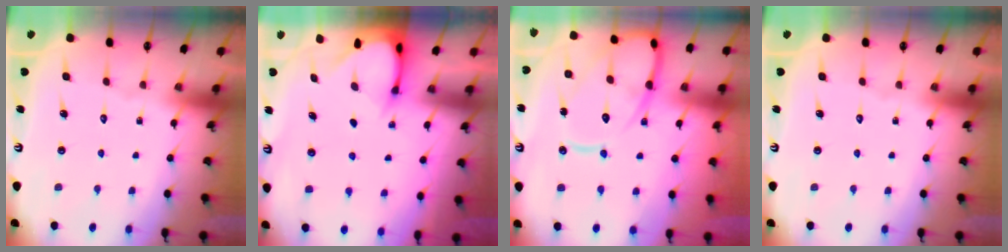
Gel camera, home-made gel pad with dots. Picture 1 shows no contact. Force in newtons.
{"total": 3.0, "press": 3.0, "slide": 0.2}
{"total": 13.7, "press": 13.6, "slide": 1.4}
{"total": 0.0}